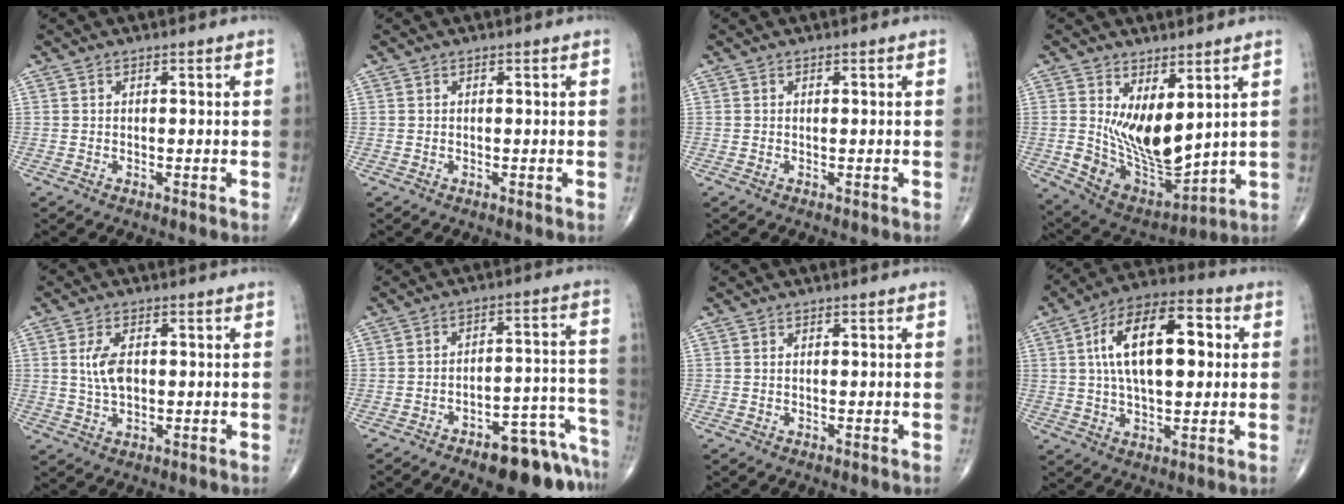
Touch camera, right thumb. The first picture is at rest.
{"total": 0.0}
{"total": 0.0}
{"total": 13.4, "force": [3.1, 7.3, 10.8], "torque": [-0.150, -0.041, 0.079]}
{"total": 5.5, "force": [0.6, 3.0, 4.6], "torque": [-0.089, -0.001, 0.013]}
{"total": 14.2, "force": [-10.3, 5.1, 8.3], "torque": [-0.050, 0.105, -0.142]}
{"total": 0.0}
{"total": 17.5, "force": [3.1, 8.6, 14.9], "torque": [-0.237, 0.021, 0.046]}